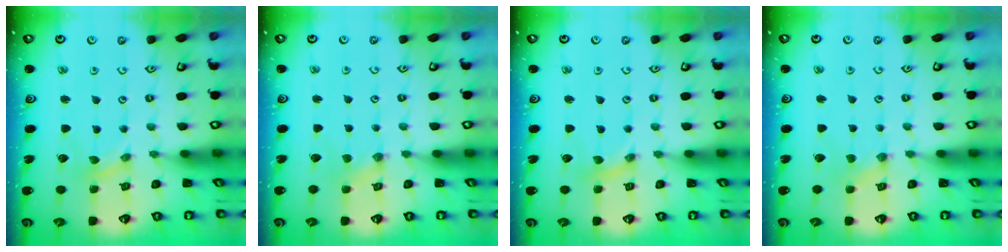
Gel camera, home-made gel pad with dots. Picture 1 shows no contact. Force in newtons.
{"total": 0.7, "press": 0.7, "slide": 0.2}
{"total": 0.0}
{"total": 0.5, "press": 0.5, "slide": 0.2}